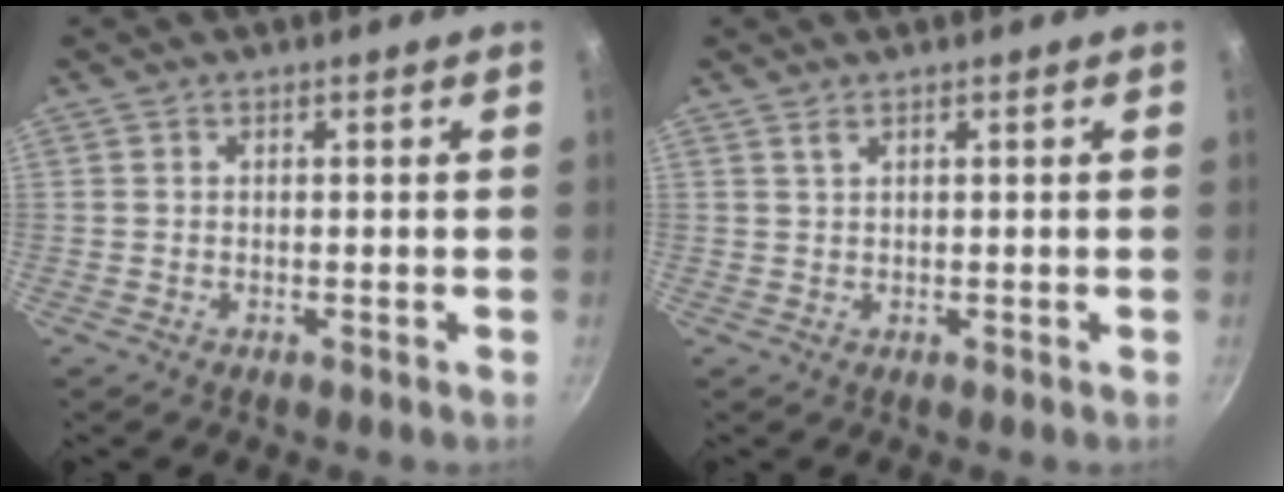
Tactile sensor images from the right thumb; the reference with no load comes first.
{"total": 0.8, "force": [0.6, 0.3, 0.4], "torque": [-0.010, -0.002, 0.015]}